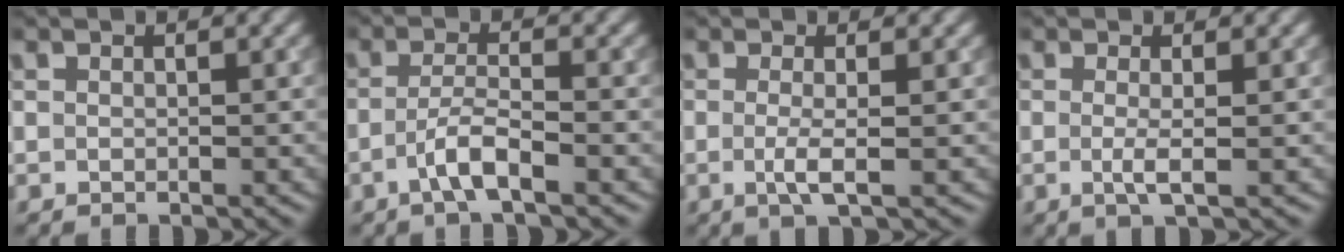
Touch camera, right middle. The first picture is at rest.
{"total": 3.0, "force": [-1.5, 0.5, 2.5], "torque": [-0.050, 0.009, -0.035]}
{"total": 2.4, "force": [-0.3, 0.5, 2.4], "torque": [-0.046, -0.006, -0.008]}
{"total": 2.0, "force": [-0.2, 0.4, 2.0], "torque": [-0.040, -0.005, -0.006]}